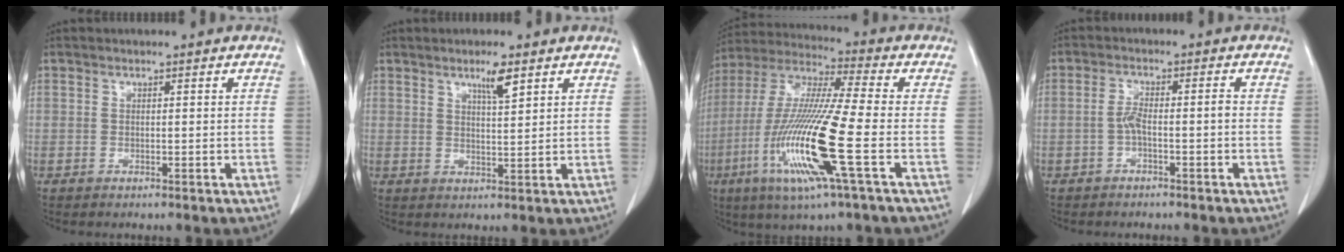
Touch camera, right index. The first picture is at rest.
{"total": 3.6, "force": [2.4, 0.2, 2.7], "torque": [-0.049, -0.004, 0.041]}
{"total": 17.9, "force": [-5.4, 0.0, 17.1], "torque": [-0.358, -0.021, -0.108]}
{"total": 2.9, "force": [-1.0, 0.5, 2.7], "torque": [-0.050, 0.008, -0.018]}